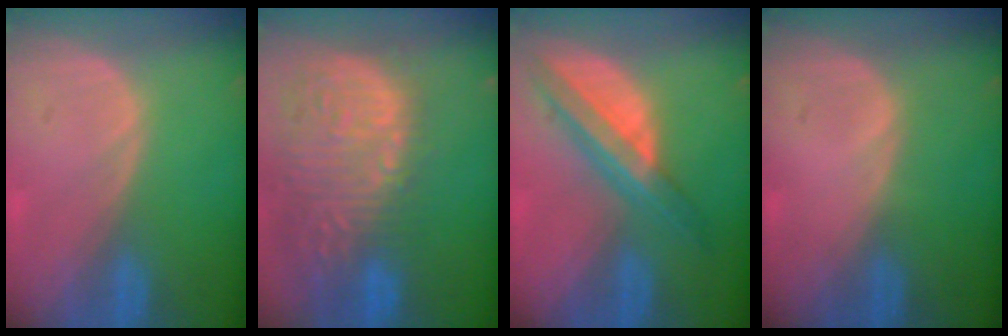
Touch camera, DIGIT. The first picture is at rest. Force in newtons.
{"total": 15.3, "press": 12.6, "slide": 8.7}
{"total": 8.0, "press": 6.7, "slide": 4.3}
{"total": 0.0}